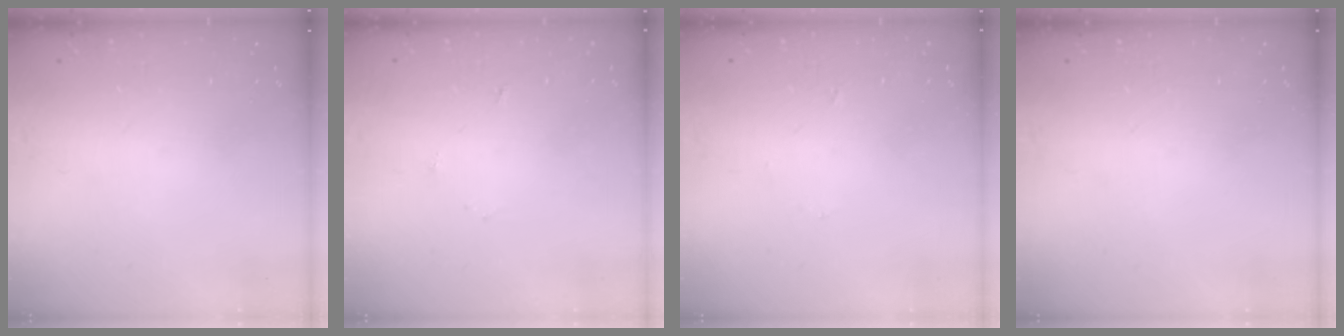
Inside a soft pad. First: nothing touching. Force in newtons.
{"total": 3.2, "press": 3.2, "slide": 0.4}
{"total": 2.5, "press": 2.5, "slide": 0.2}
{"total": 0.0}